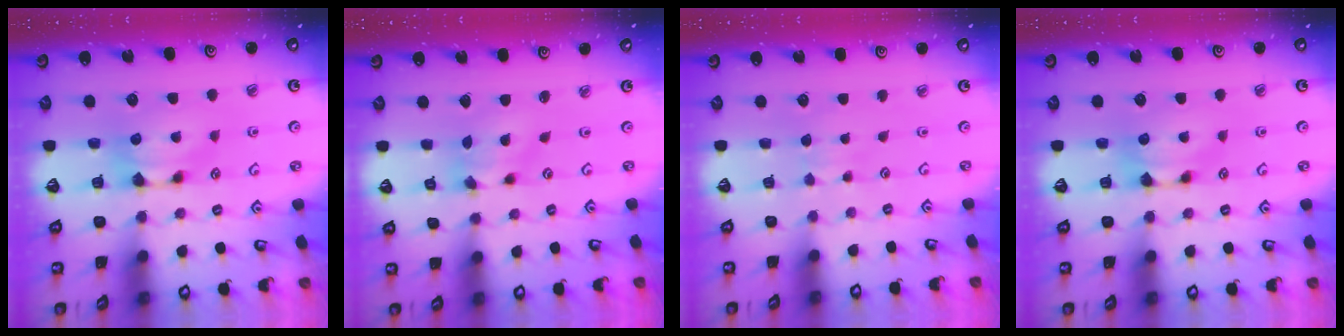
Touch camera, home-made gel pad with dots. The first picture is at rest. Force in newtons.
{"total": 2.5, "press": 2.1, "slide": 1.5}
{"total": 3.5, "press": 3.5, "slide": 0.3}
{"total": 0.0}